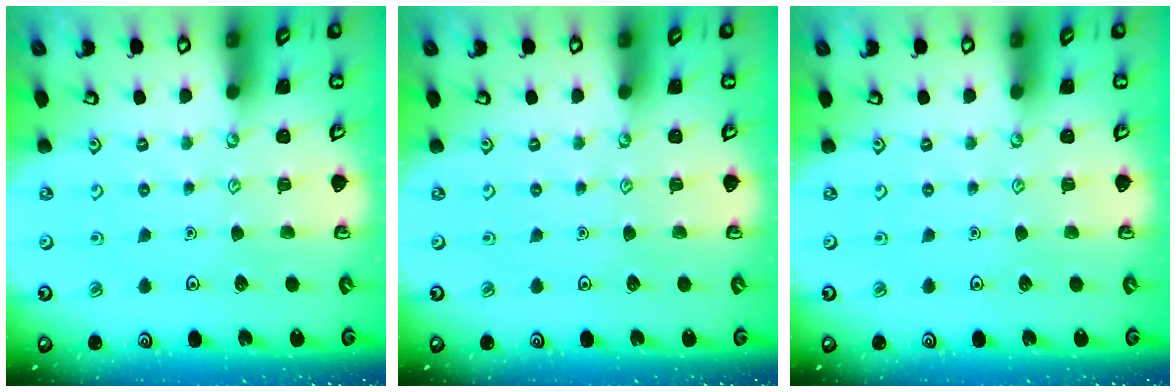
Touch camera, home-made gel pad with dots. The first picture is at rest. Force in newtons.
{"total": 0.0}
{"total": 0.0}